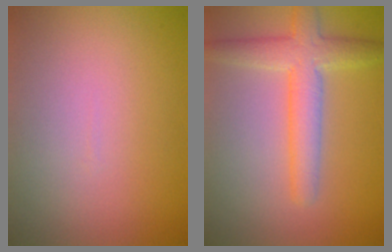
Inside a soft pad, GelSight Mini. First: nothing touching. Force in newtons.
{"total": 4.7, "press": 4.7, "slide": 0.3}